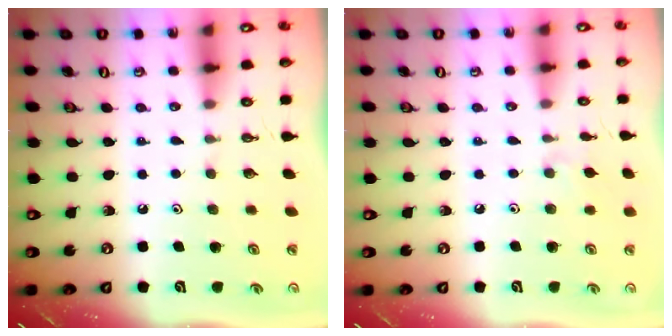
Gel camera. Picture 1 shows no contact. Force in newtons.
{"total": 6.0, "press": 6.0, "slide": 0.9}